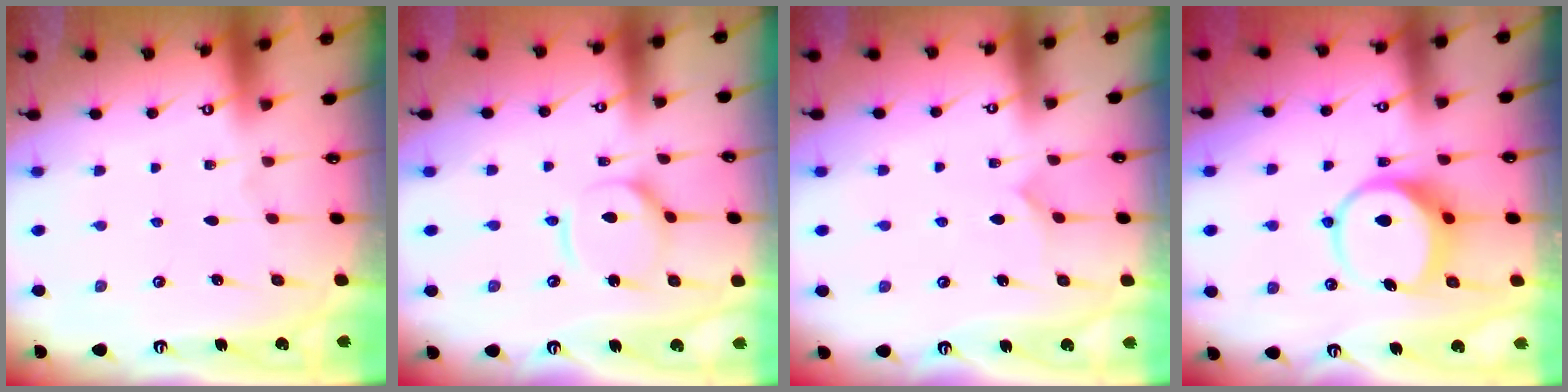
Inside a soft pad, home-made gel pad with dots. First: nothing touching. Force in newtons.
{"total": 9.0, "press": 9.0, "slide": 0.7}
{"total": 2.8, "press": 2.8, "slide": 0.3}
{"total": 8.6, "press": 8.5, "slide": 1.0}